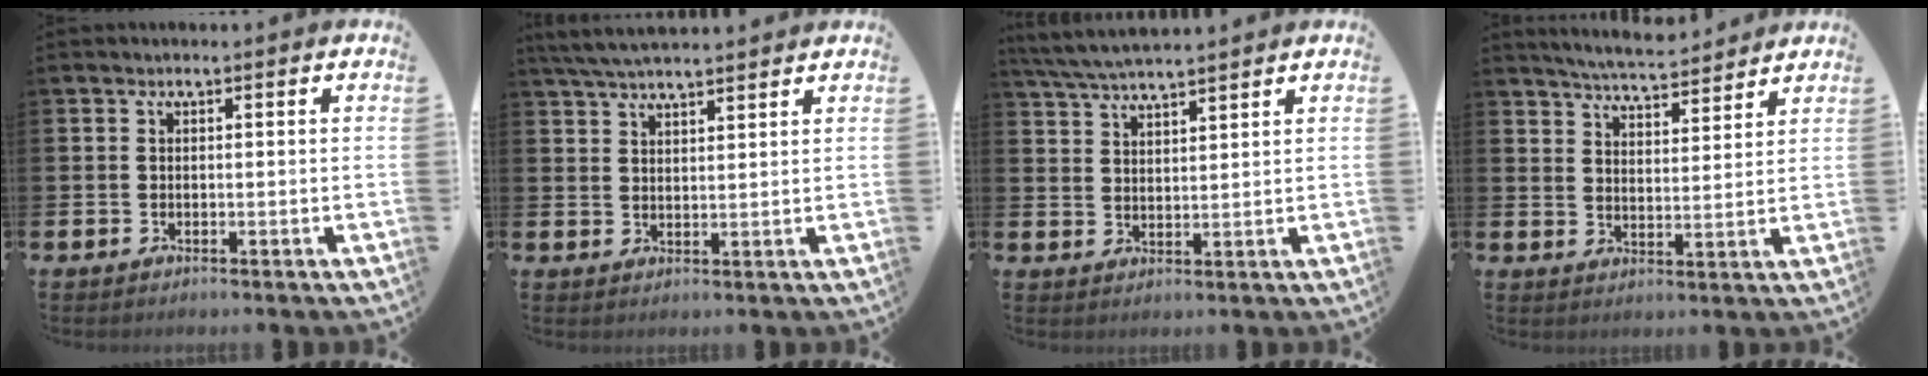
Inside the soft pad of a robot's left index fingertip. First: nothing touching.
{"total": 4.7, "force": [4.5, 0.4, 1.3], "torque": [-0.040, -0.011, 0.084]}
{"total": 5.3, "force": [5.1, 0.3, 1.4], "torque": [-0.043, -0.018, 0.093]}
{"total": 5.7, "force": [5.6, 0.3, 0.9], "torque": [-0.027, -0.034, 0.098]}